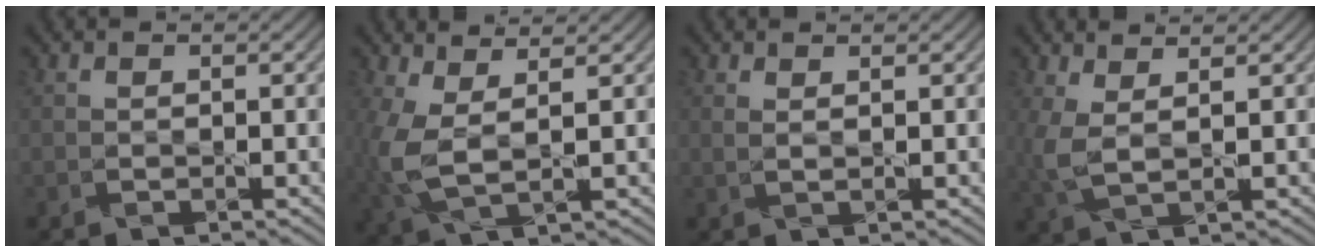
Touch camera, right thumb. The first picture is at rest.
{"total": 6.4, "force": [0.8, 2.9, 5.7], "torque": [-0.153, -0.002, 0.016]}
{"total": 1.2, "force": [0.8, 0.3, 1.0], "torque": [-0.022, 0.004, 0.012]}
{"total": 4.4, "force": [1.5, 1.7, 3.8], "torque": [-0.105, 0.000, 0.029]}